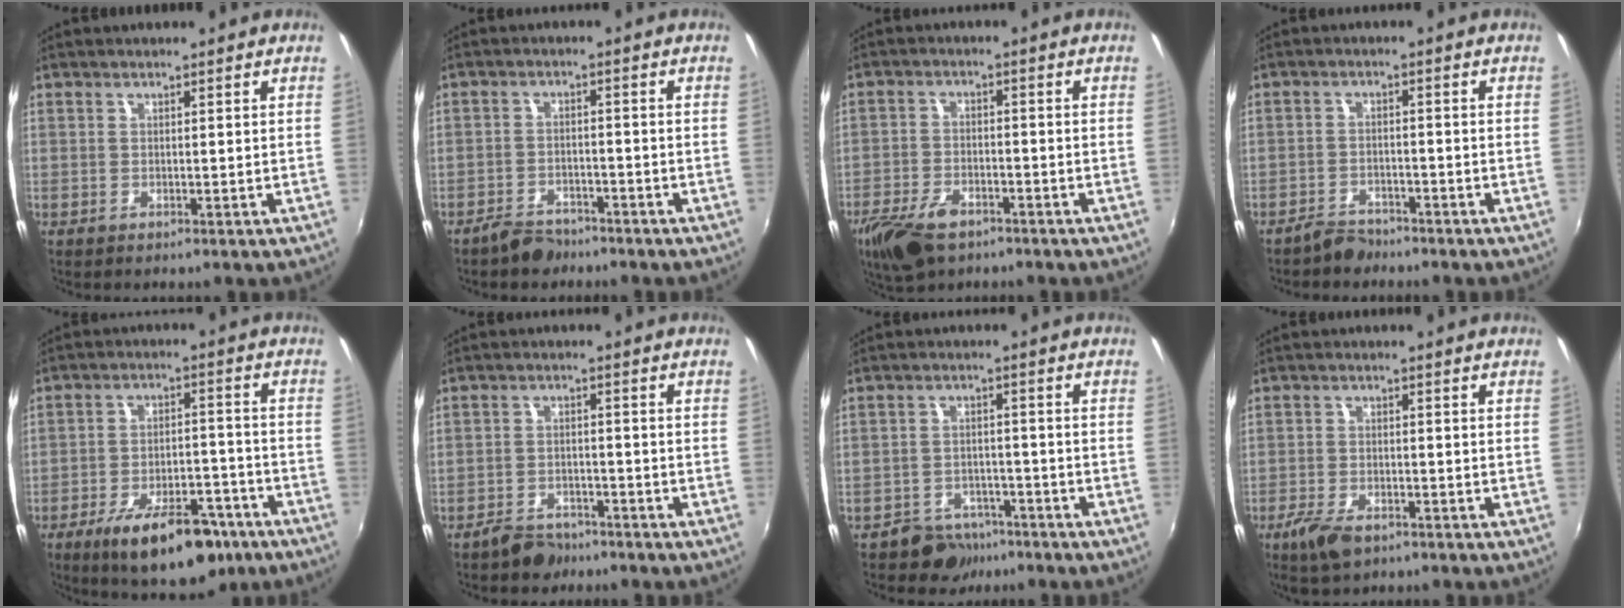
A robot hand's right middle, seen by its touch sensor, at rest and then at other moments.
{"total": 4.6, "force": [-4.0, 2.0, 1.1], "torque": [-0.037, 0.005, -0.065]}
{"total": 10.1, "force": [-6.7, 4.9, 5.7], "torque": [-0.143, -0.017, -0.124]}
{"total": 3.5, "force": [-3.3, 1.3, 0.5], "torque": [-0.022, 0.005, -0.056]}
{"total": 16.4, "force": [-10.7, 6.5, 10.6], "torque": [-0.175, 0.000, -0.149]}
{"total": 5.0, "force": [-4.2, 2.4, 1.2], "torque": [-0.039, 0.007, -0.066]}
{"total": 6.0, "force": [-4.7, 3.8, 0.6], "torque": [-0.025, 0.020, -0.069]}
{"total": 6.0, "force": [-4.1, 2.6, 3.5], "torque": [-0.094, -0.012, -0.075]}